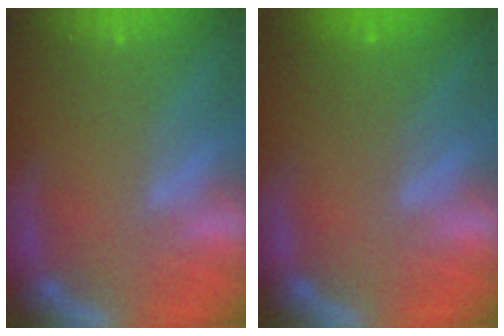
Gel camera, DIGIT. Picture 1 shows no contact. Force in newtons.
{"total": 1.5}